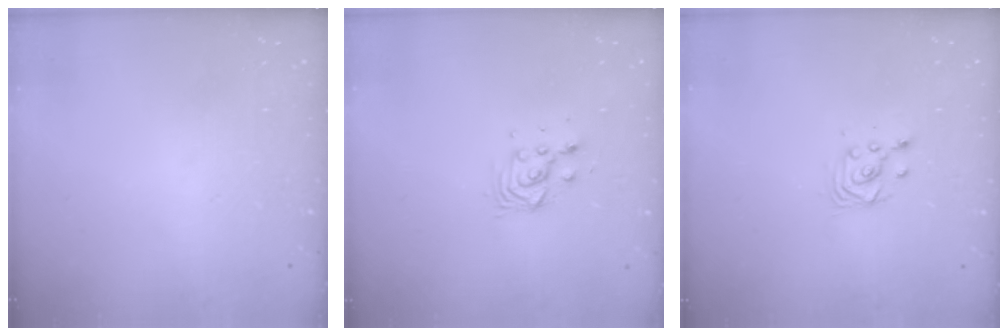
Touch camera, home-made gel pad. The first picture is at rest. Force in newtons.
{"total": 4.8, "press": 4.8, "slide": 0.9}
{"total": 3.3, "press": 3.3, "slide": 0.4}